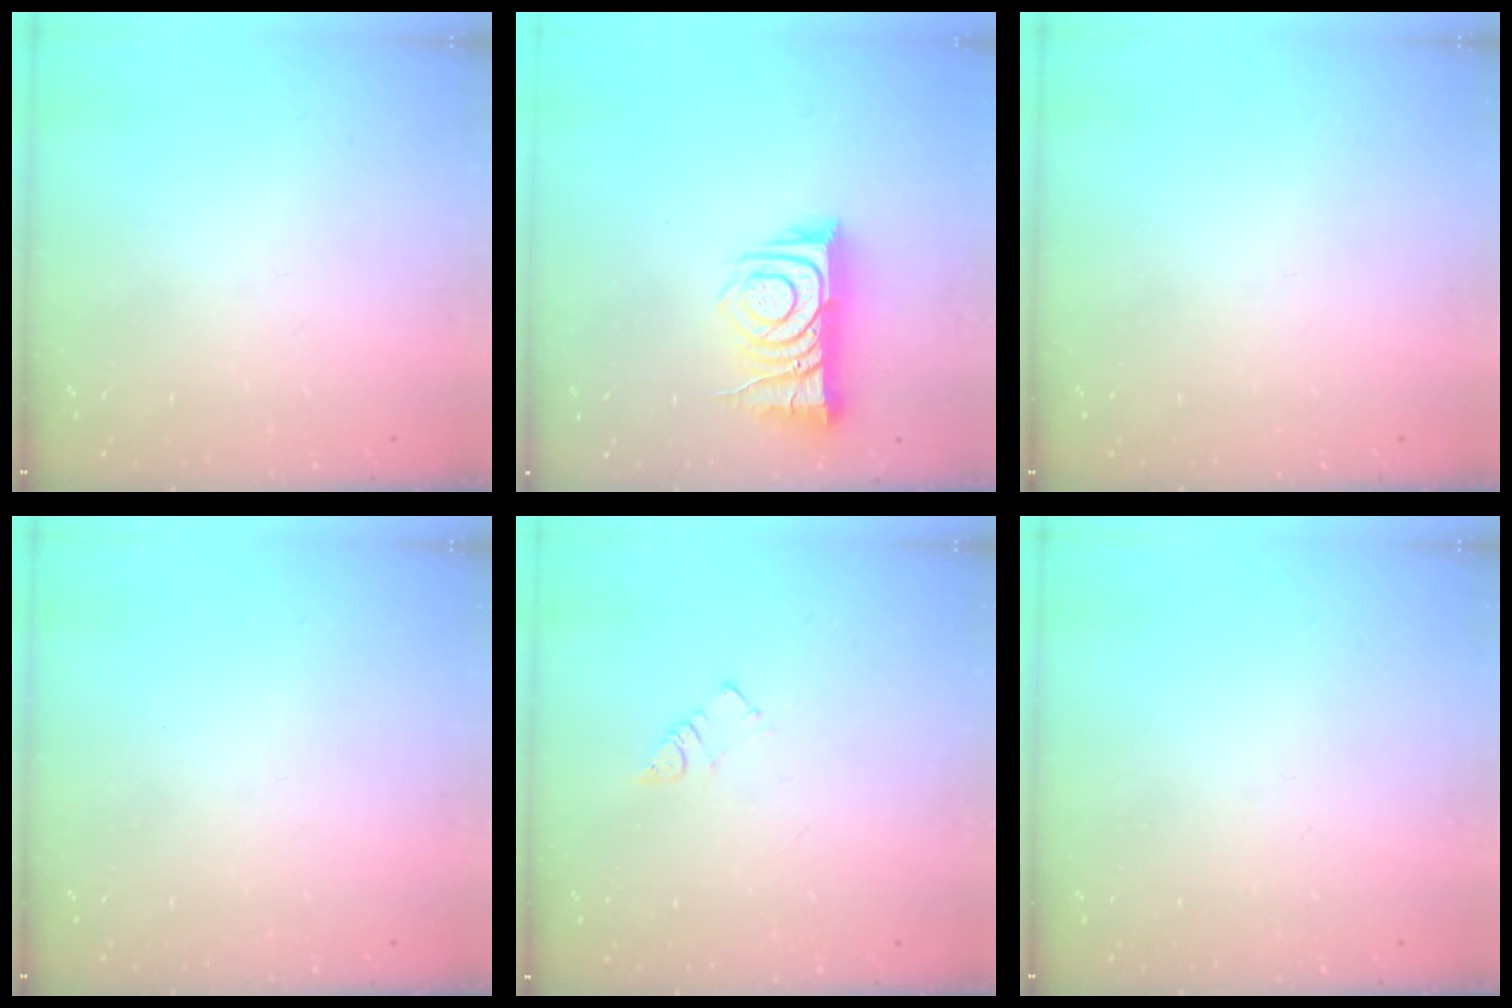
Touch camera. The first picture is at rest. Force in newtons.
{"total": 11.3, "press": 11.2, "slide": 1.4}
{"total": 0.0}
{"total": 0.0}
{"total": 2.5, "press": 2.5, "slide": 0.1}
{"total": 0.0}